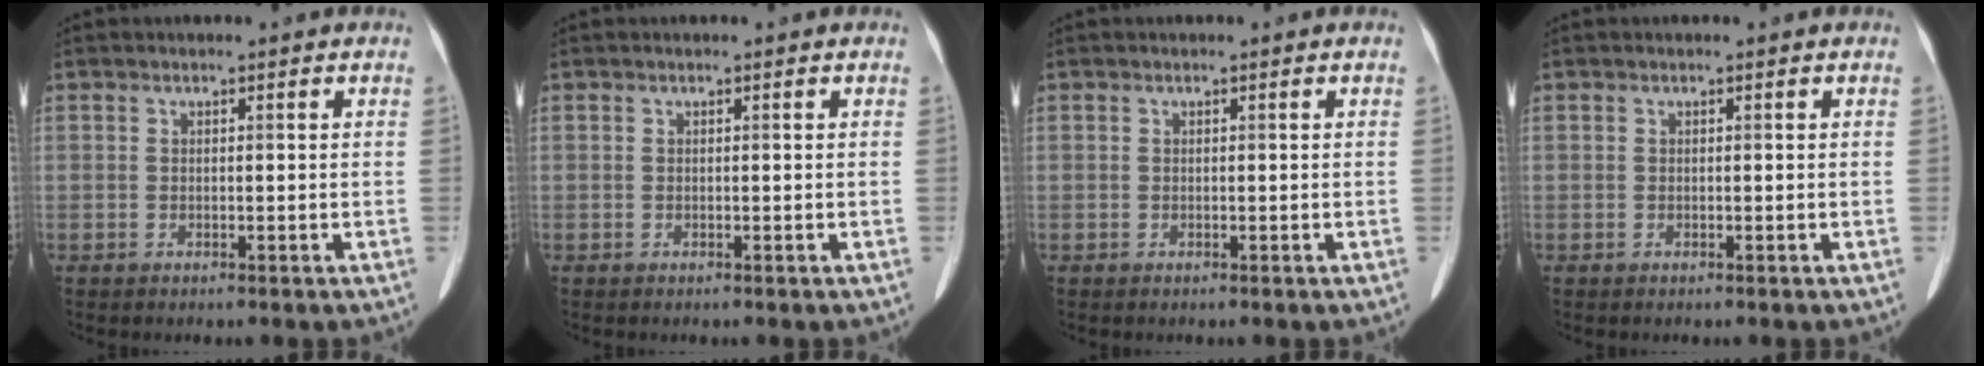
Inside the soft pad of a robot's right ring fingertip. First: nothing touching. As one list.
[{"total": 0.0}, {"total": 0.0}, {"total": 0.0}]